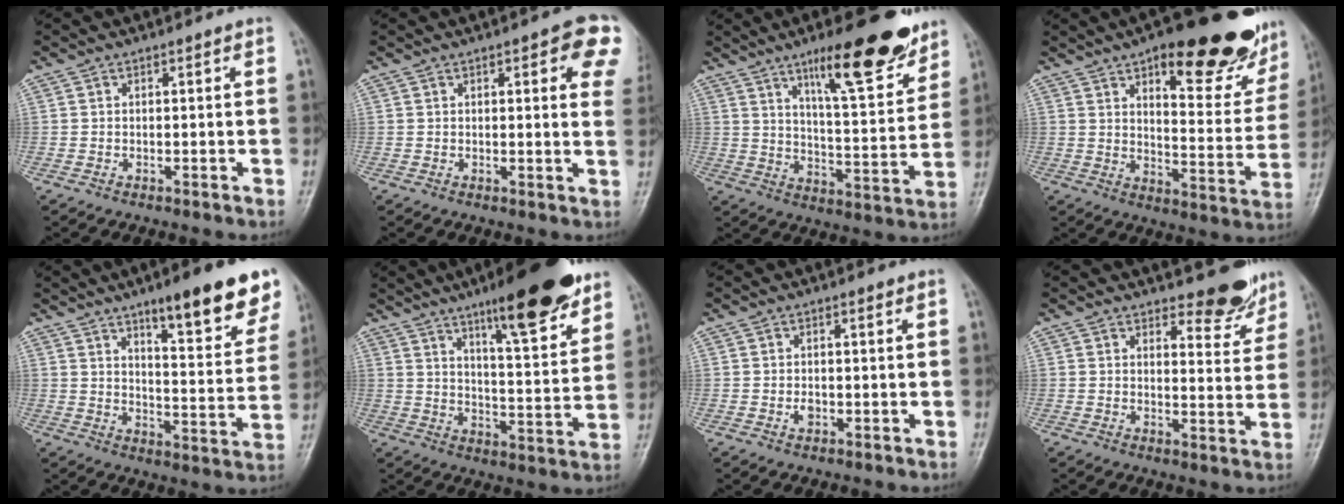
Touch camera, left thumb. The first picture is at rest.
{"total": 9.4, "force": [3.8, 2.8, 8.2], "torque": [-0.067, -0.009, 0.037]}
{"total": 17.6, "force": [11.6, 4.3, 12.5], "torque": [-0.153, -0.067, 0.182]}
{"total": 24.4, "force": [15.4, 8.4, 17.0], "torque": [-0.177, -0.067, 0.206]}
{"total": 16.3, "force": [10.4, 3.8, 12.0], "torque": [-0.124, -0.056, 0.149]}
{"total": 17.3, "force": [11.5, 3.7, 12.4], "torque": [-0.154, -0.064, 0.177]}
{"total": 1.4, "force": [-0.2, 1.0, 1.0], "torque": [-0.011, 0.000, -0.002]}
{"total": 6.5, "force": [5.6, 2.5, 2.4], "torque": [-0.004, -0.049, 0.071]}